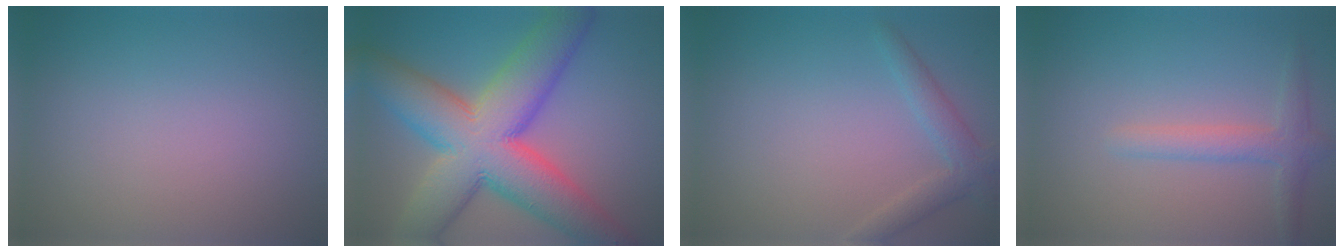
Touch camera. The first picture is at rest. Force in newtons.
{"total": 13.6, "press": 13.6, "slide": 0.5}
{"total": 2.4, "press": 2.4, "slide": 0.1}
{"total": 2.4, "press": 2.4, "slide": 0.1}